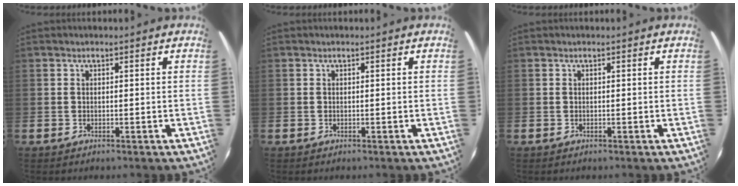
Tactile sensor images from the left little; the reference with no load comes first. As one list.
[{"total": 0.0}, {"total": 0.0}]